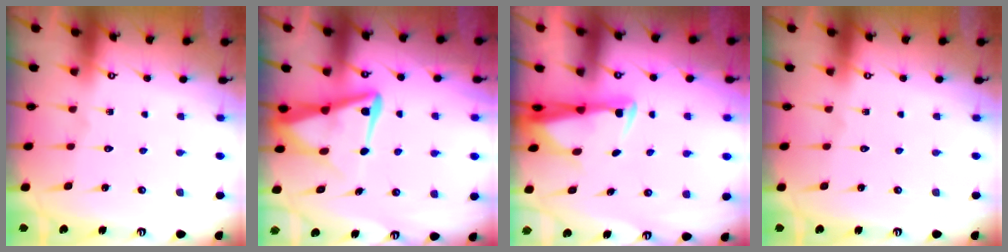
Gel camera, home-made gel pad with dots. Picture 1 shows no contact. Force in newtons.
{"total": 9.4, "press": 9.3, "slide": 1.1}
{"total": 2.9, "press": 2.7, "slide": 1.0}
{"total": 0.0}